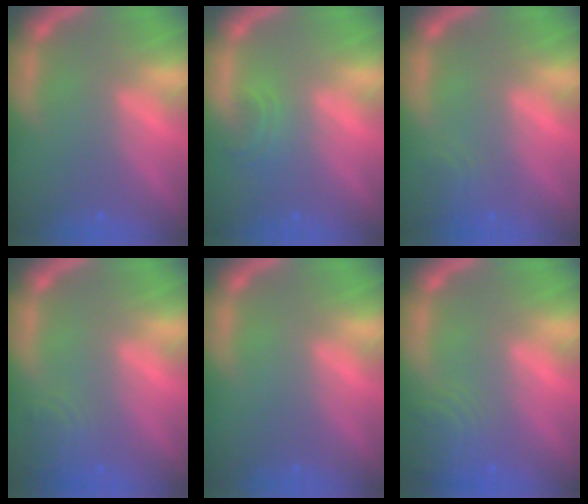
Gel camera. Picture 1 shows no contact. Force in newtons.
{"total": 1.9}
{"total": 1.9}
{"total": 2.9}
{"total": 0.0}
{"total": 4.5}